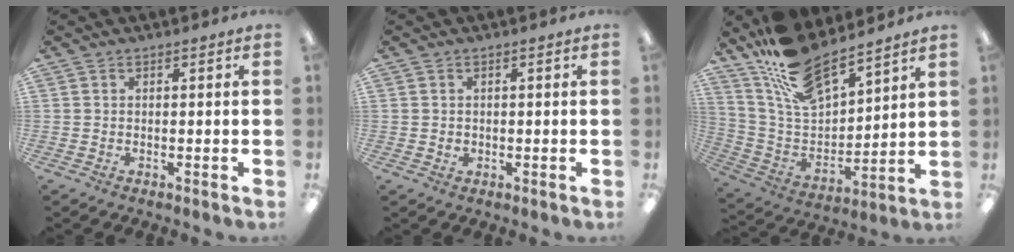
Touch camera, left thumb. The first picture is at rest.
{"total": 1.0, "force": [0.1, 0.9, 0.4], "torque": [-0.008, 0.005, 0.000]}
{"total": 16.2, "force": [13.6, 5.4, 7.0], "torque": [-0.162, -0.083, 0.249]}